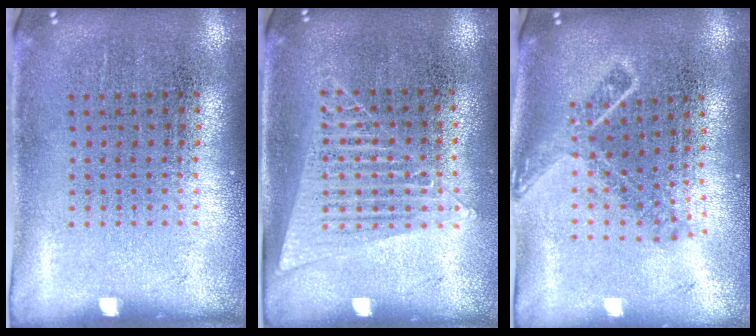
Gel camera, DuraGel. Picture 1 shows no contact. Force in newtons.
{"total": 1.1, "press": 1.0, "slide": 0.5}
{"total": 1.7, "press": 1.2, "slide": 1.2}